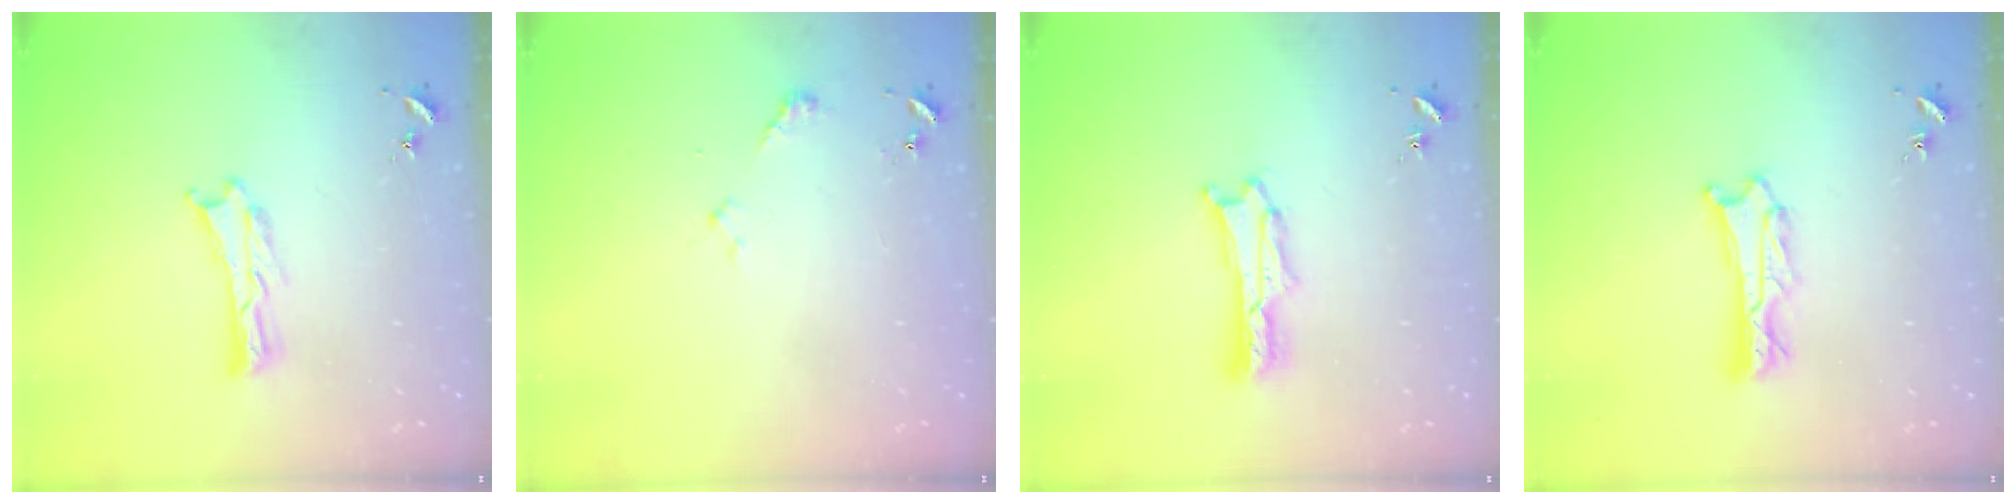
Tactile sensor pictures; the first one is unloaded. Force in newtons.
{"total": 2.4, "press": 2.3, "slide": 0.3}
{"total": 1.7, "press": 1.7, "slide": 0.3}
{"total": 1.8, "press": 1.8, "slide": 0.2}